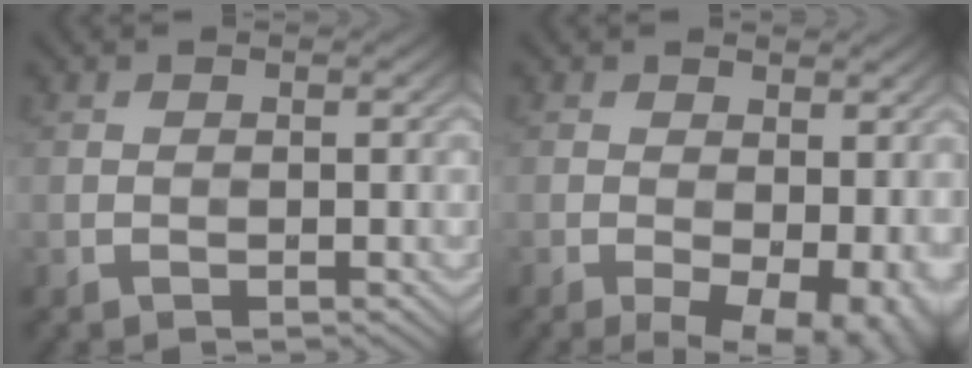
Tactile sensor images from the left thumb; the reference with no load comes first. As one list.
[{"total": 8.4, "force": [-2.2, 4.3, 6.9], "torque": [-0.092, -0.017, -0.026]}]